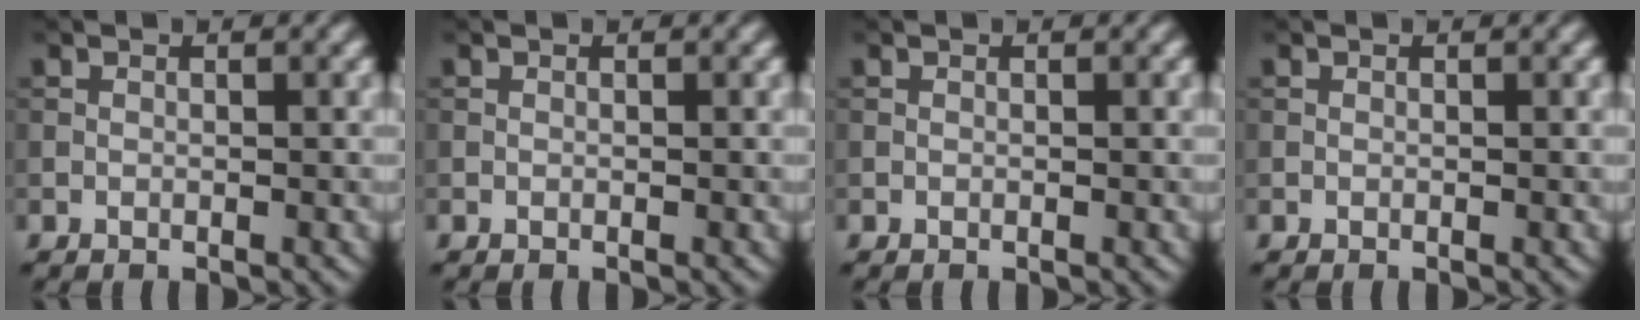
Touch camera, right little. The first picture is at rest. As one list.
[{"total": 0.0}, {"total": 0.0}, {"total": 0.0}]